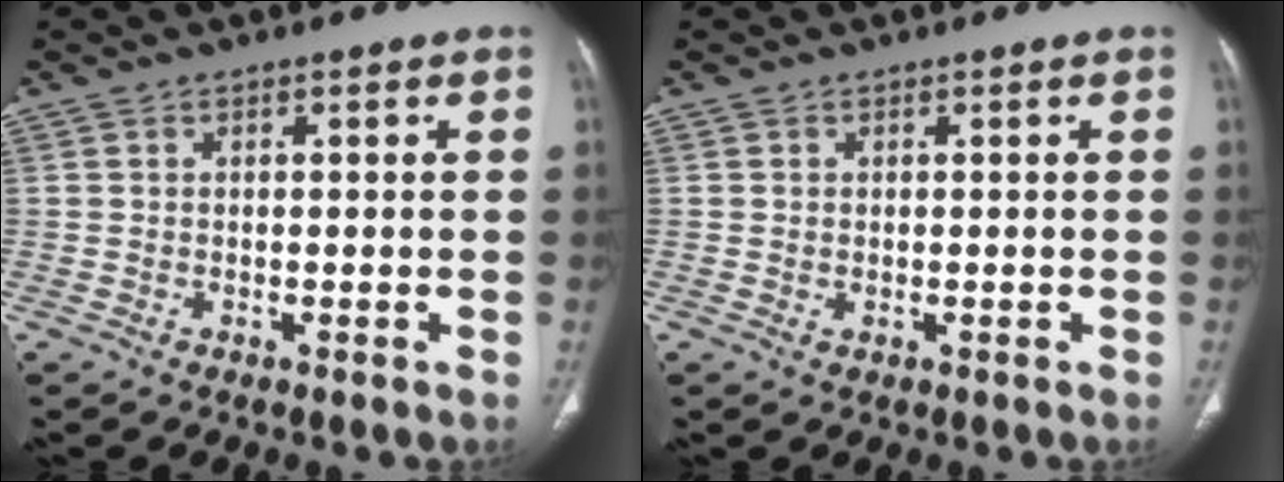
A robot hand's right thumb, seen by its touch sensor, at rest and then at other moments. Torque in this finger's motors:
{"motor_torque": [-0.41, 0.16, 0.11, 0.41, -0.01]}